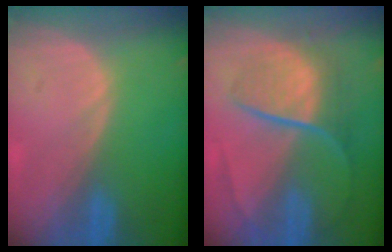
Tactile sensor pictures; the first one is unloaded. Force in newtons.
{"total": 9.2, "press": 7.6, "slide": 5.2}